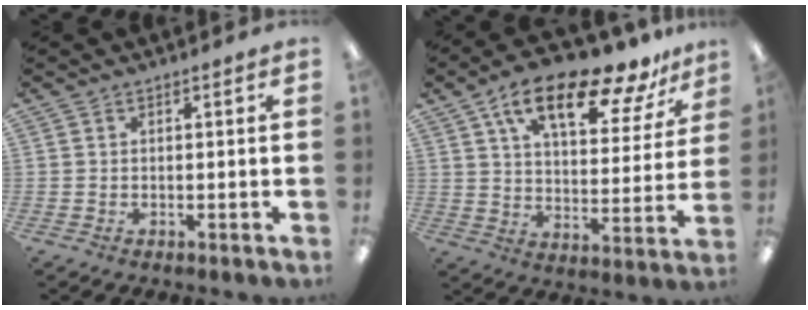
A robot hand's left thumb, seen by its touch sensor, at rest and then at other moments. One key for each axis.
{"total": 18.4, "fx": 12.5, "fy": 6.9, "fz": 11.6, "tx": -0.185, "ty": -0.065, "tz": 0.206}